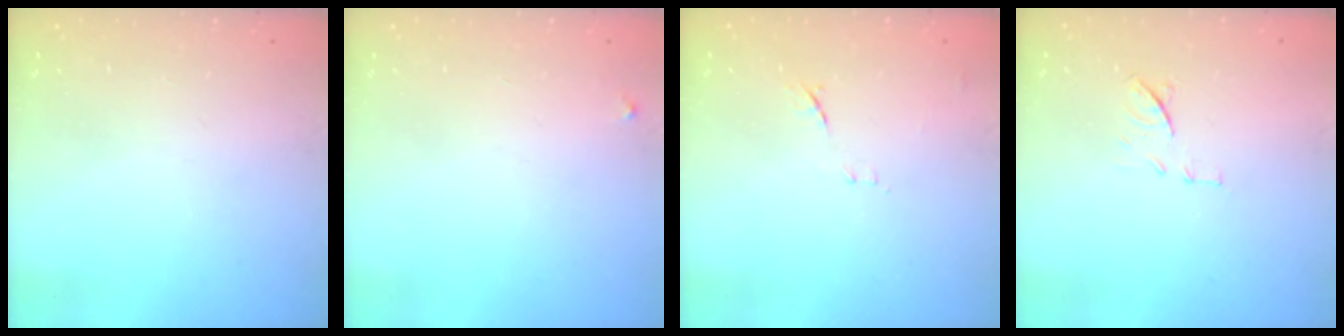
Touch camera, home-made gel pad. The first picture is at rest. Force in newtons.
{"total": 2.3, "press": 2.3, "slide": 0.2}
{"total": 7.5, "press": 7.5, "slide": 0.8}
{"total": 8.6, "press": 8.5, "slide": 1.1}